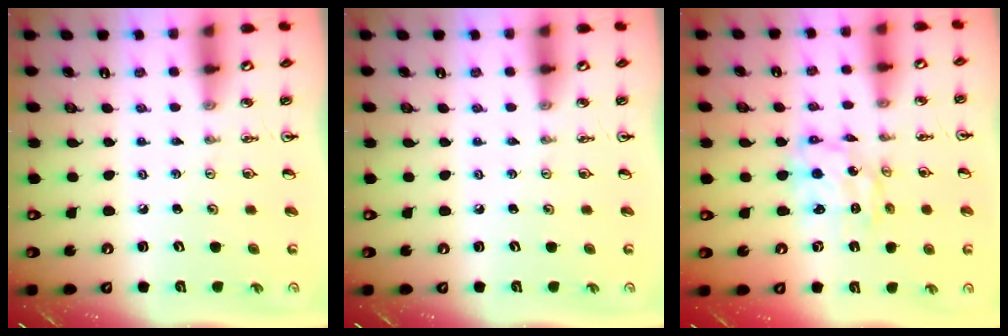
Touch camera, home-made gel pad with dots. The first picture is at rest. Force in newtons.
{"total": 0.0}
{"total": 6.4, "press": 6.4, "slide": 0.5}